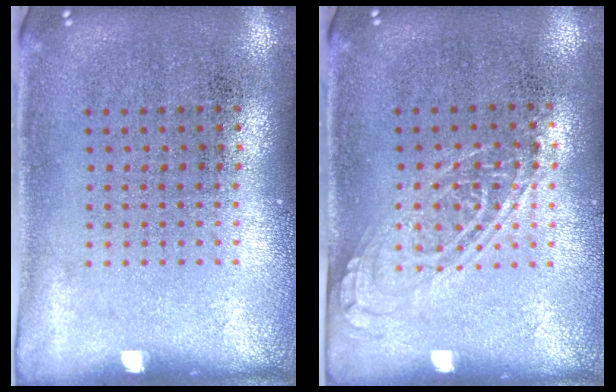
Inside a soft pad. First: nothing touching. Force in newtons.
{"total": 1.3, "press": 1.2, "slide": 0.6}